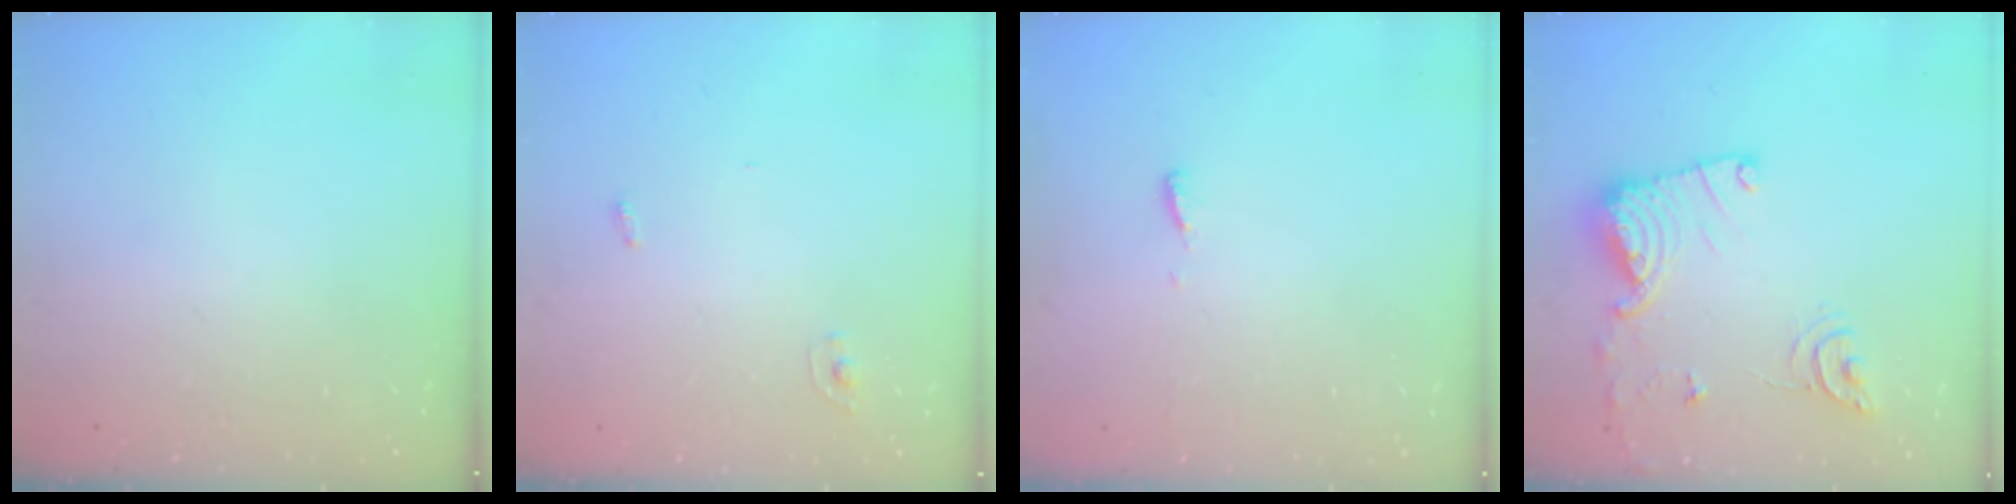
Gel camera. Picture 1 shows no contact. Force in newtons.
{"total": 2.4, "press": 2.4, "slide": 0.2}
{"total": 3.7, "press": 3.7, "slide": 0.4}
{"total": 14.7, "press": 14.7, "slide": 0.7}